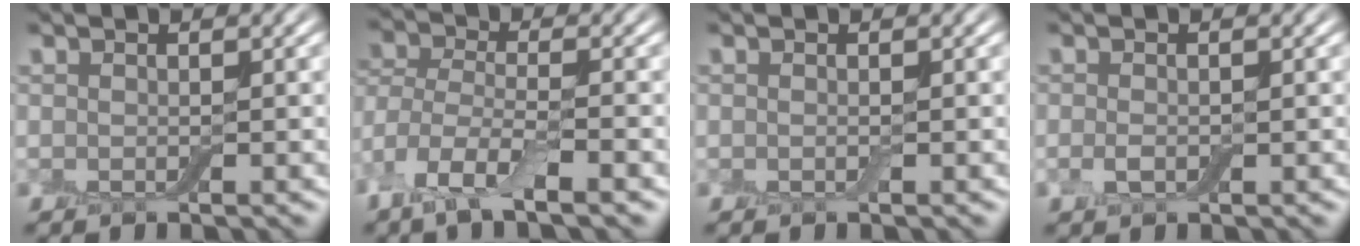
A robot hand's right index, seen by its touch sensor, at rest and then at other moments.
{"total": 7.8, "force": [-3.8, 3.6, 5.8], "torque": [-0.127, -0.009, -0.079]}
{"total": 0.0}
{"total": 1.2, "force": [-0.2, 0.6, 1.0], "torque": [-0.024, 0.001, -0.009]}